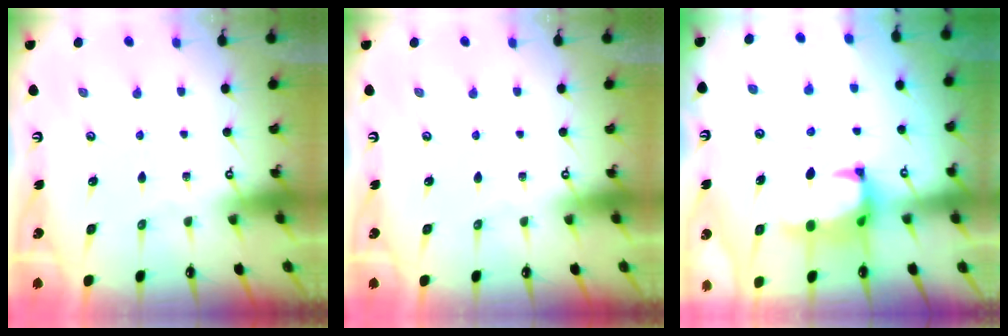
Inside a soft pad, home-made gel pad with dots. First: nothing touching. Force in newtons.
{"total": 0.0}
{"total": 1.0, "press": 0.1, "slide": 1.0}